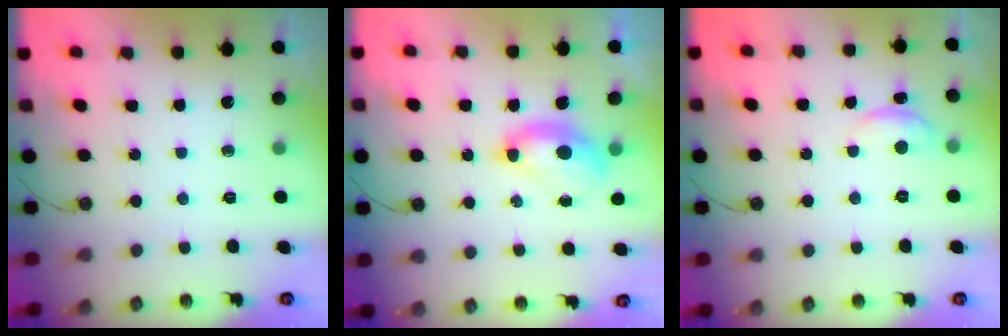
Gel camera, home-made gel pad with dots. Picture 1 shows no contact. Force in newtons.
{"total": 4.3, "press": 4.2, "slide": 0.7}
{"total": 1.0, "press": 0.7, "slide": 0.7}